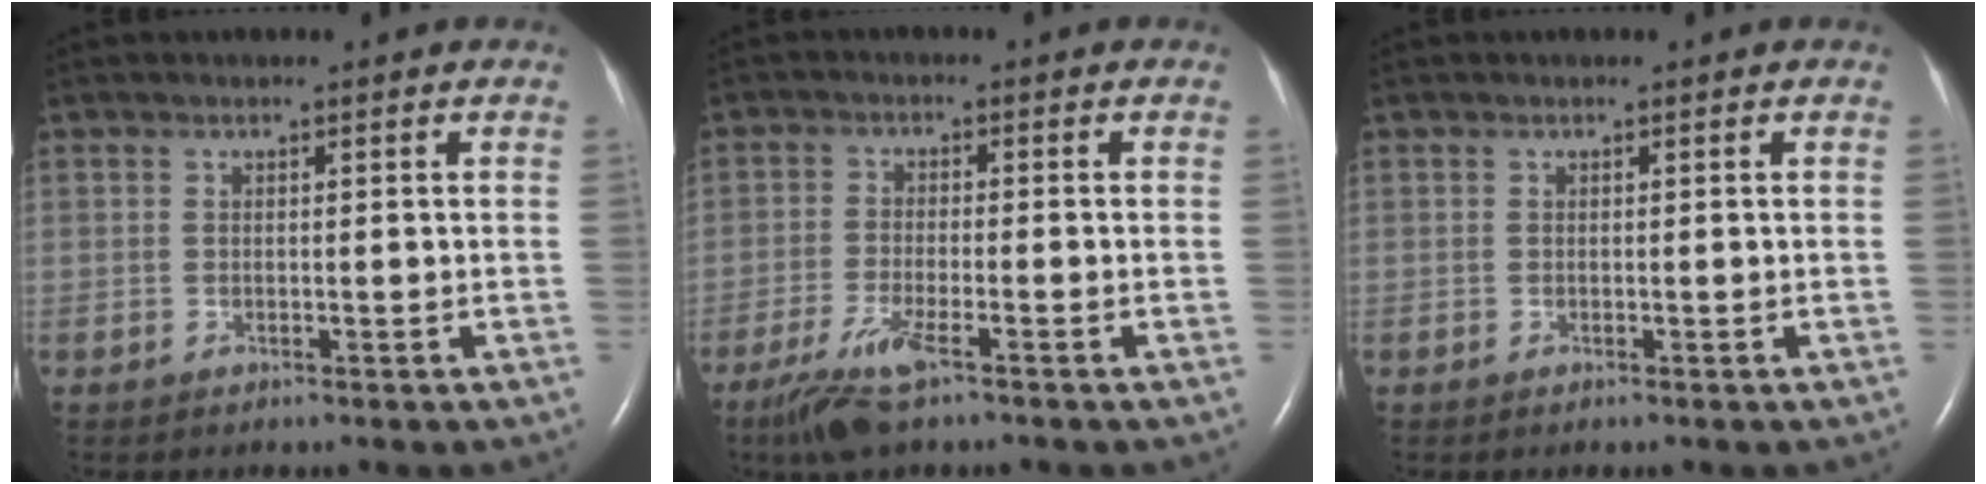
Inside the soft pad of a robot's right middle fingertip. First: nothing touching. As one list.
[{"total": 6.2, "force": [-4.1, 0.8, 4.6], "torque": [-0.106, -0.016, -0.075]}, {"total": 0.0}]